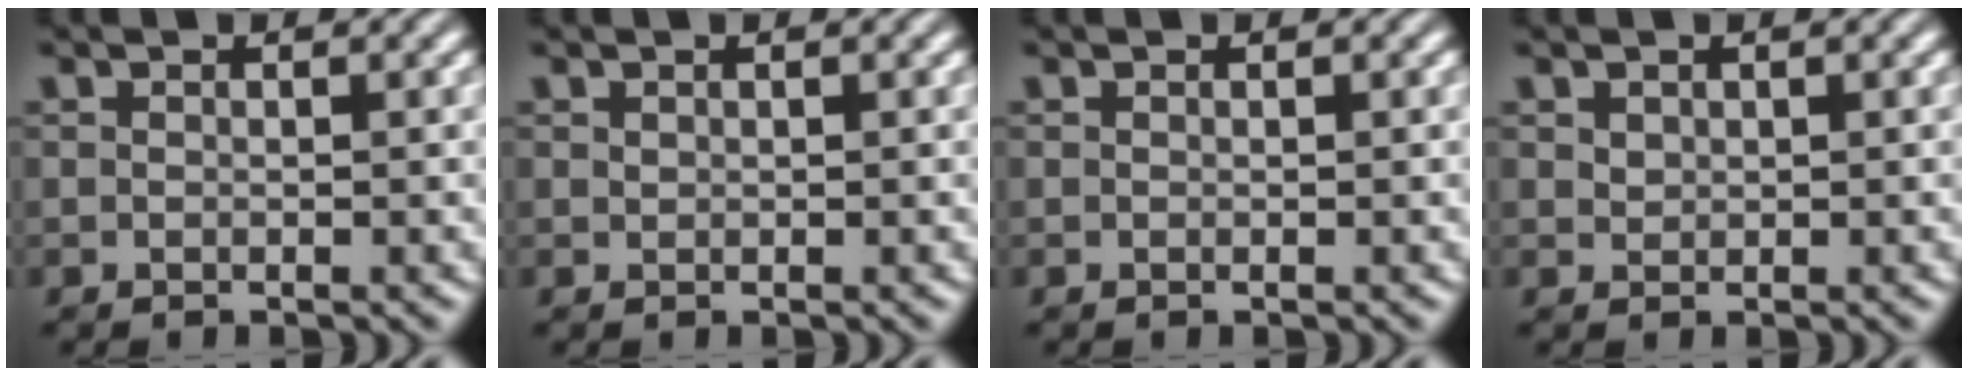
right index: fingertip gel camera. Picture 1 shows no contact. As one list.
[{"total": 1.0, "force": [0.3, -0.9, -0.1], "torque": [0.007, -0.003, 0.014]}, {"total": 0.0}, {"total": 1.1, "force": [0.7, -0.8, 0.0], "torque": [0.006, -0.005, 0.025]}]